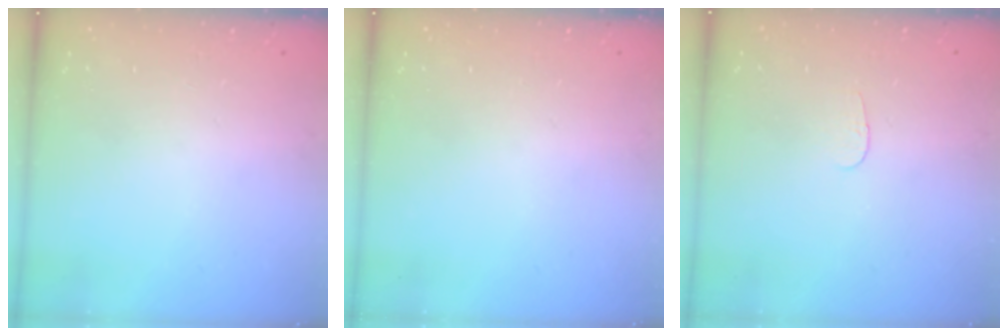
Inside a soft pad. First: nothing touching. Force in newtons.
{"total": 0.0}
{"total": 2.8, "press": 2.8, "slide": 0.3}